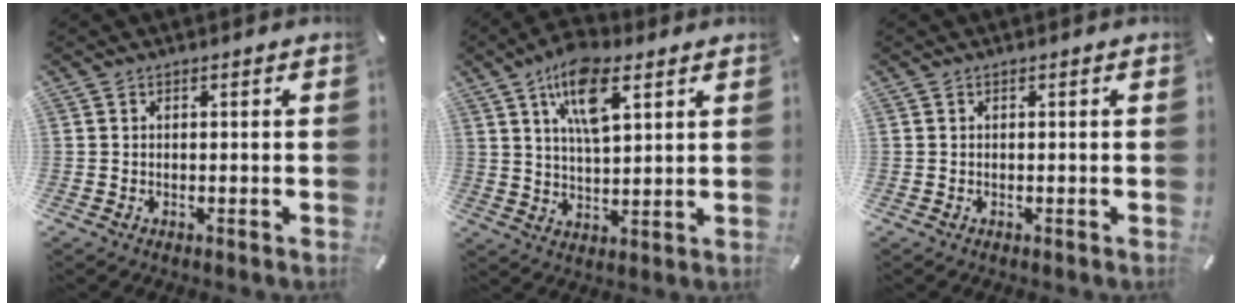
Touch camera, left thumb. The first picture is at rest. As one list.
[{"total": 11.4, "force": [6.6, 4.8, 7.9], "torque": [-0.144, -0.014, 0.118]}, {"total": 0.0}]